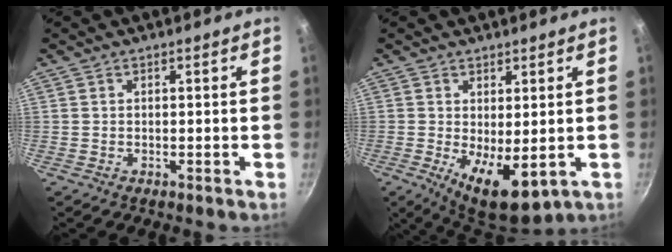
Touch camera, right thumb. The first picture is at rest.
{"total": 10.0, "force": [-2.2, 4.2, 8.8], "torque": [-0.125, -0.017, -0.013]}